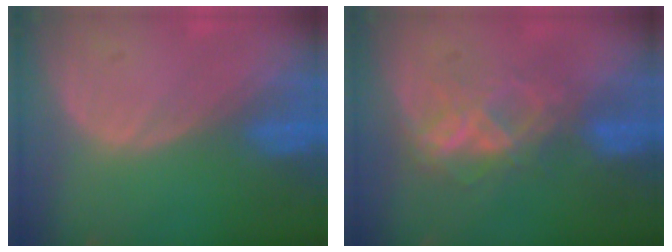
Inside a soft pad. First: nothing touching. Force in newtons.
{"total": 6.8, "press": 6.1, "slide": 3.1}